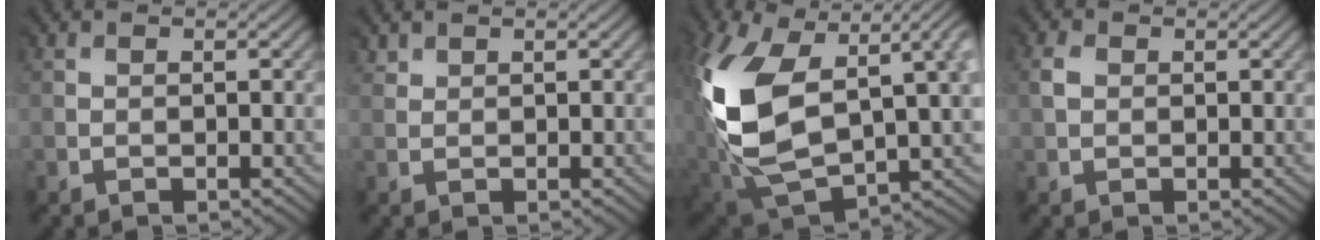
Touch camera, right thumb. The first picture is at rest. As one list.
[{"total": 2.1, "force": [2.0, 0.7, 0.0], "torque": [-0.008, 0.000, 0.037]}, {"total": 15.3, "force": [2.3, 9.0, 12.2], "torque": [-0.310, -0.026, 0.051]}, {"total": 1.7, "force": [0.6, 1.5, 0.7], "torque": [-0.023, 0.000, 0.007]}]